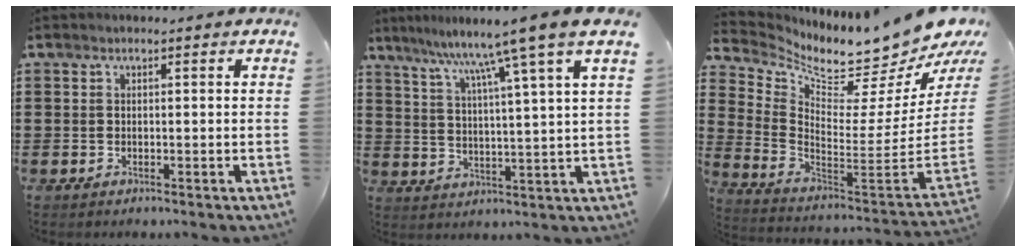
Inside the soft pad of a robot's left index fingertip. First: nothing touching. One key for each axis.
{"total": 8.5, "fx": 6.7, "fy": -1.6, "fz": 5.0, "tx": -0.118, "ty": -0.044, "tz": 0.099}
{"total": 5.7, "fx": 5.5, "fy": 0.6, "fz": 1.4, "tx": -0.053, "ty": -0.087, "tz": 0.081}